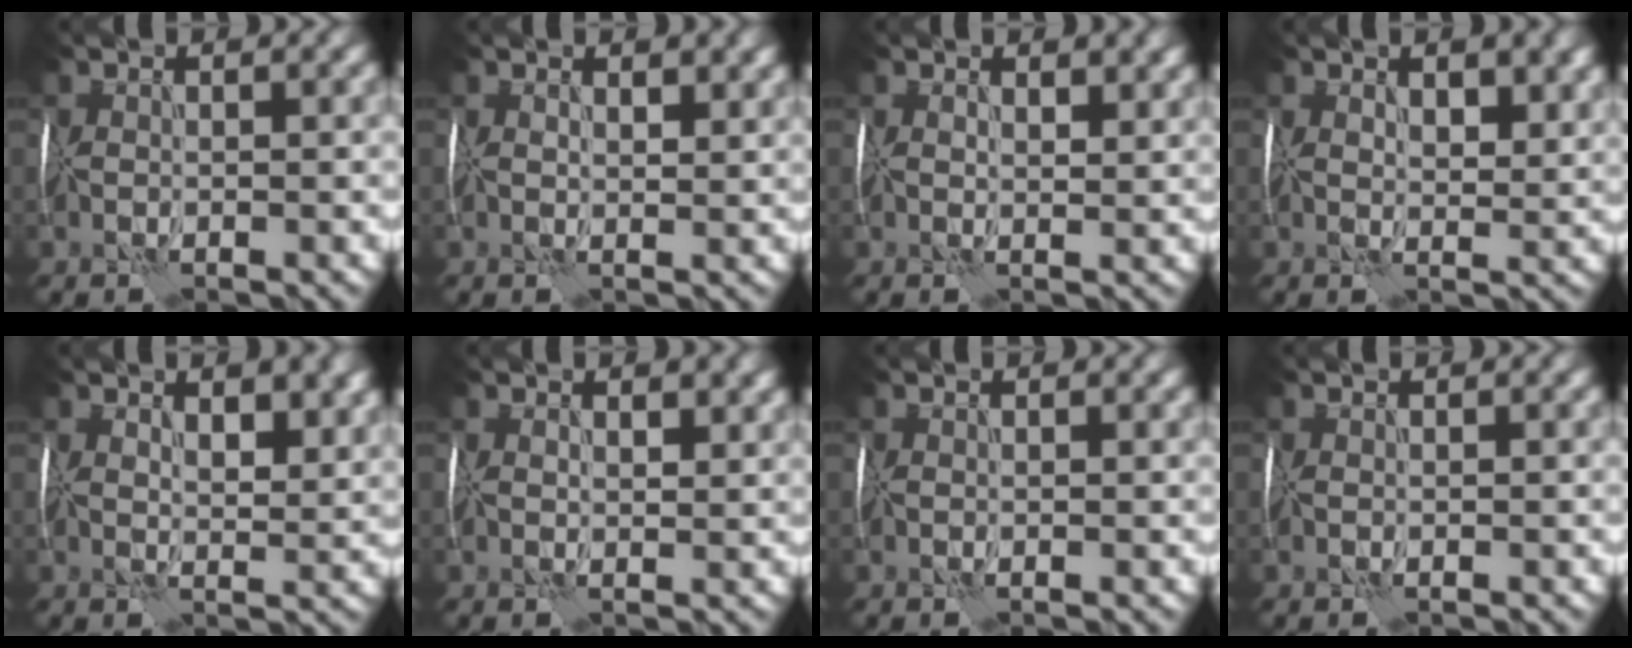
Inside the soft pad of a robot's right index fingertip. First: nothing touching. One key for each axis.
{"total": 2.3, "fx": 1.2, "fy": 1.2, "fz": 1.6, "tx": -0.020, "ty": 0.003, "tz": 0.019}
{"total": 2.7, "fx": 1.4, "fy": 1.3, "fz": 1.8, "tx": -0.023, "ty": 0.002, "tz": 0.021}
{"total": 4.7, "fx": 2.2, "fy": 2.0, "fz": 3.6, "tx": -0.048, "ty": 0.002, "tz": 0.036}
{"total": 4.4, "fx": 2.2, "fy": 1.8, "fz": 3.4, "tx": -0.044, "ty": 0.001, "tz": 0.033}
{"total": 2.1, "fx": 1.0, "fy": 1.0, "fz": 1.5, "tx": -0.019, "ty": 0.003, "tz": 0.018}
{"total": 0.6, "fx": 0.5, "fy": 0.1, "fz": 0.3, "tx": 0.000, "ty": 0.004, "tz": 0.007}
{"total": 0.0}